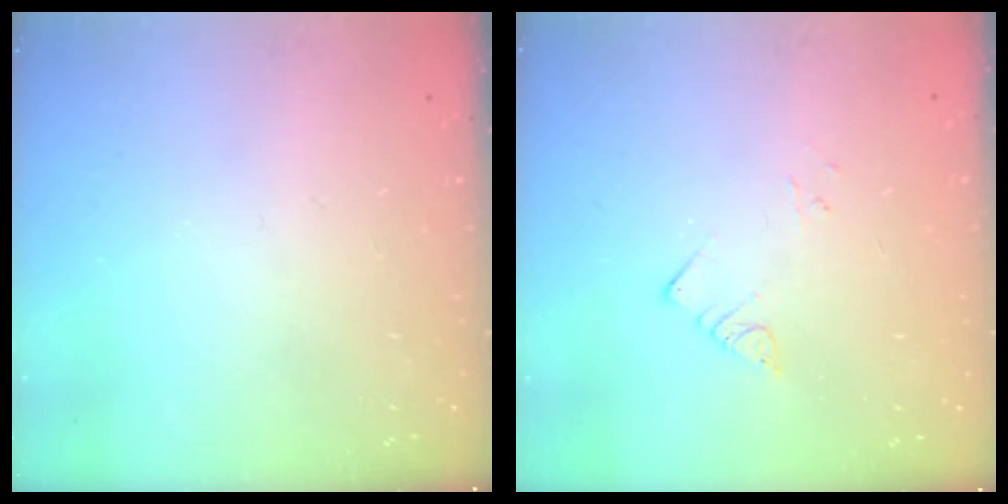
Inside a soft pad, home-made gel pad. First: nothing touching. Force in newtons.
{"total": 2.9, "press": 2.9, "slide": 0.2}